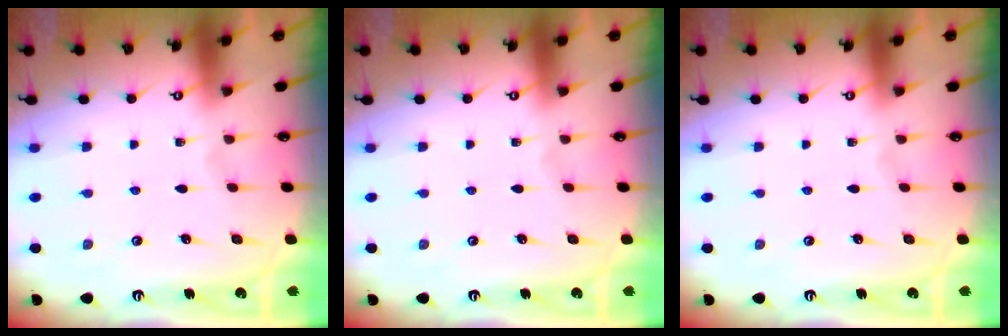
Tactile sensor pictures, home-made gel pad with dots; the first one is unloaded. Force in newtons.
{"total": 0.0}
{"total": 0.0}